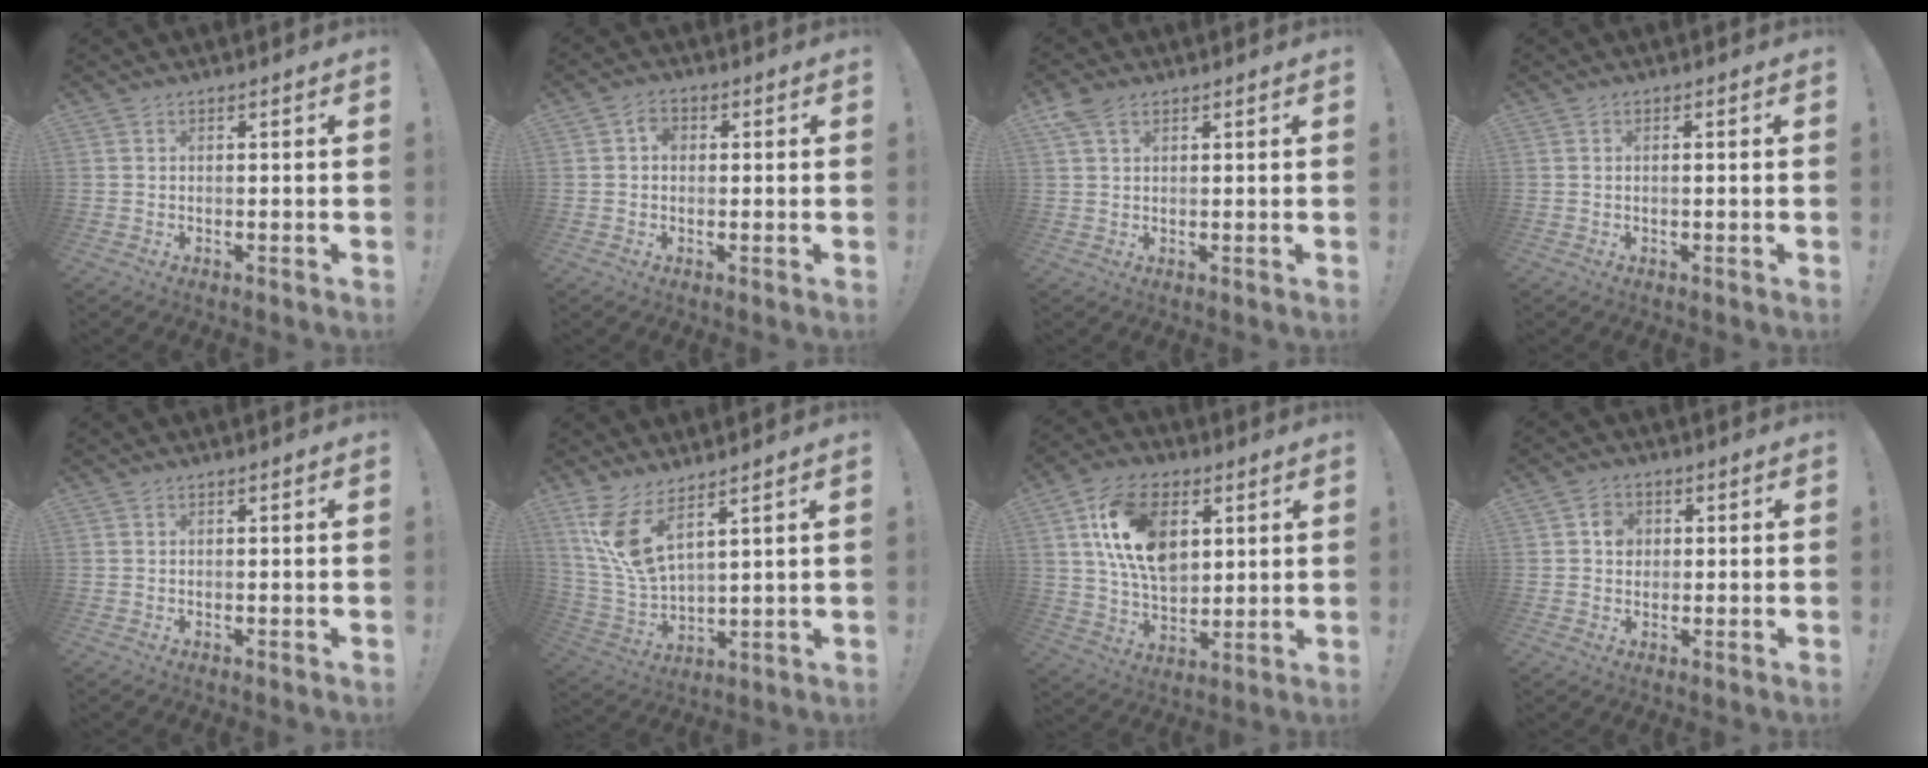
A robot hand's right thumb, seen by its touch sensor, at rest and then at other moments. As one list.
[{"total": 3.2, "force": [0.3, 2.6, 1.9], "torque": [-0.026, 0.003, 0.003]}, {"total": 4.4, "force": [2.5, 2.5, 2.7], "torque": [-0.049, -0.003, 0.048]}, {"total": 0.7, "force": [-0.2, -0.1, 0.7], "torque": [-0.005, -0.003, -0.006]}, {"total": 0.0}, {"total": 11.3, "force": [7.2, 3.7, 7.9], "torque": [-0.169, -0.052, 0.135]}, {"total": 18.1, "force": [5.9, 11.8, 12.3], "torque": [-0.225, -0.006, 0.111]}, {"total": 4.1, "force": [0.3, 3.7, 1.7], "torque": [-0.019, 0.004, 0.002]}]